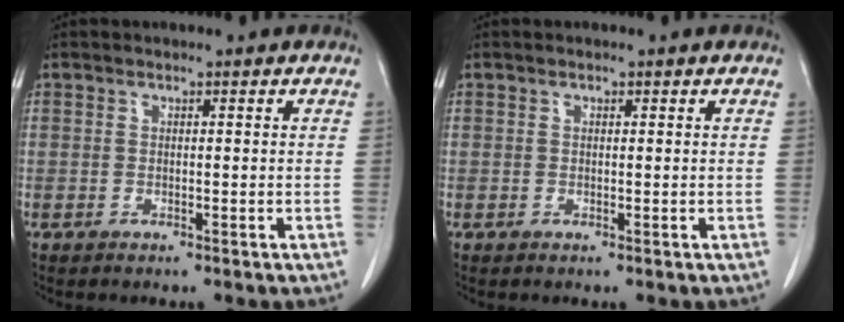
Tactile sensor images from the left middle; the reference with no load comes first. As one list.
[{"total": 0.0}]